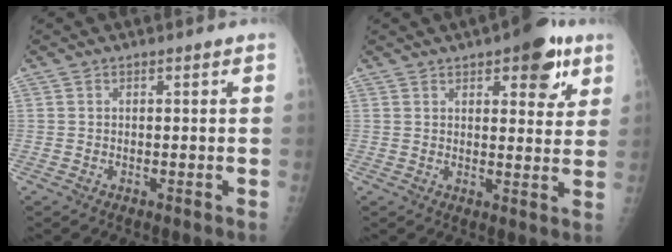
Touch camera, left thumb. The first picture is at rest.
{"total": 10.2, "force": [5.4, 4.3, 7.5], "torque": [-0.063, -0.018, 0.065]}